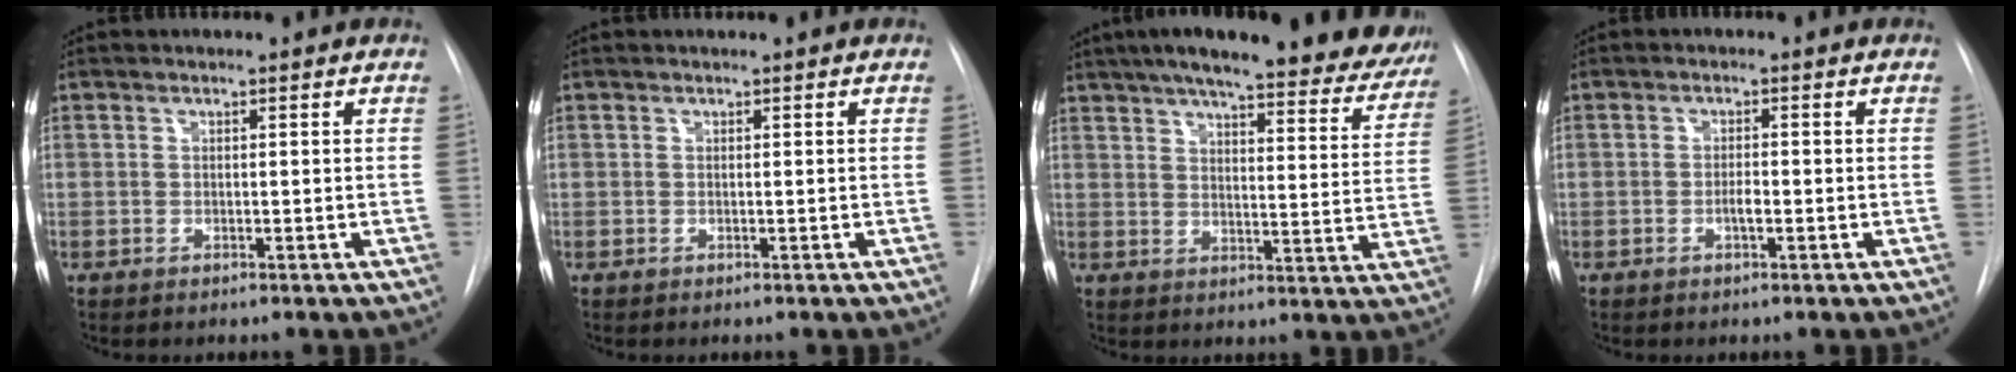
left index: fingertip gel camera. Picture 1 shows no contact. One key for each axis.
{"total": 0.0}
{"total": 27.9, "fx": 23.6, "fy": 5.7, "fz": 13.6, "tx": -0.210, "ty": -0.020, "tz": 0.285}
{"total": 1.7, "fx": -0.6, "fy": 0.4, "fz": 1.6, "tx": -0.027, "ty": 0.001, "tz": -0.012}